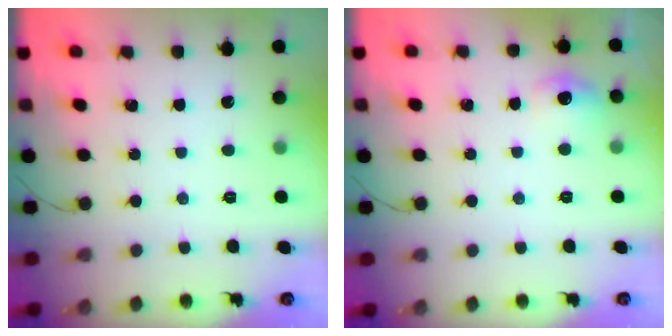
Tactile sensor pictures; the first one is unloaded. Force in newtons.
{"total": 6.1, "press": 5.9, "slide": 1.6}